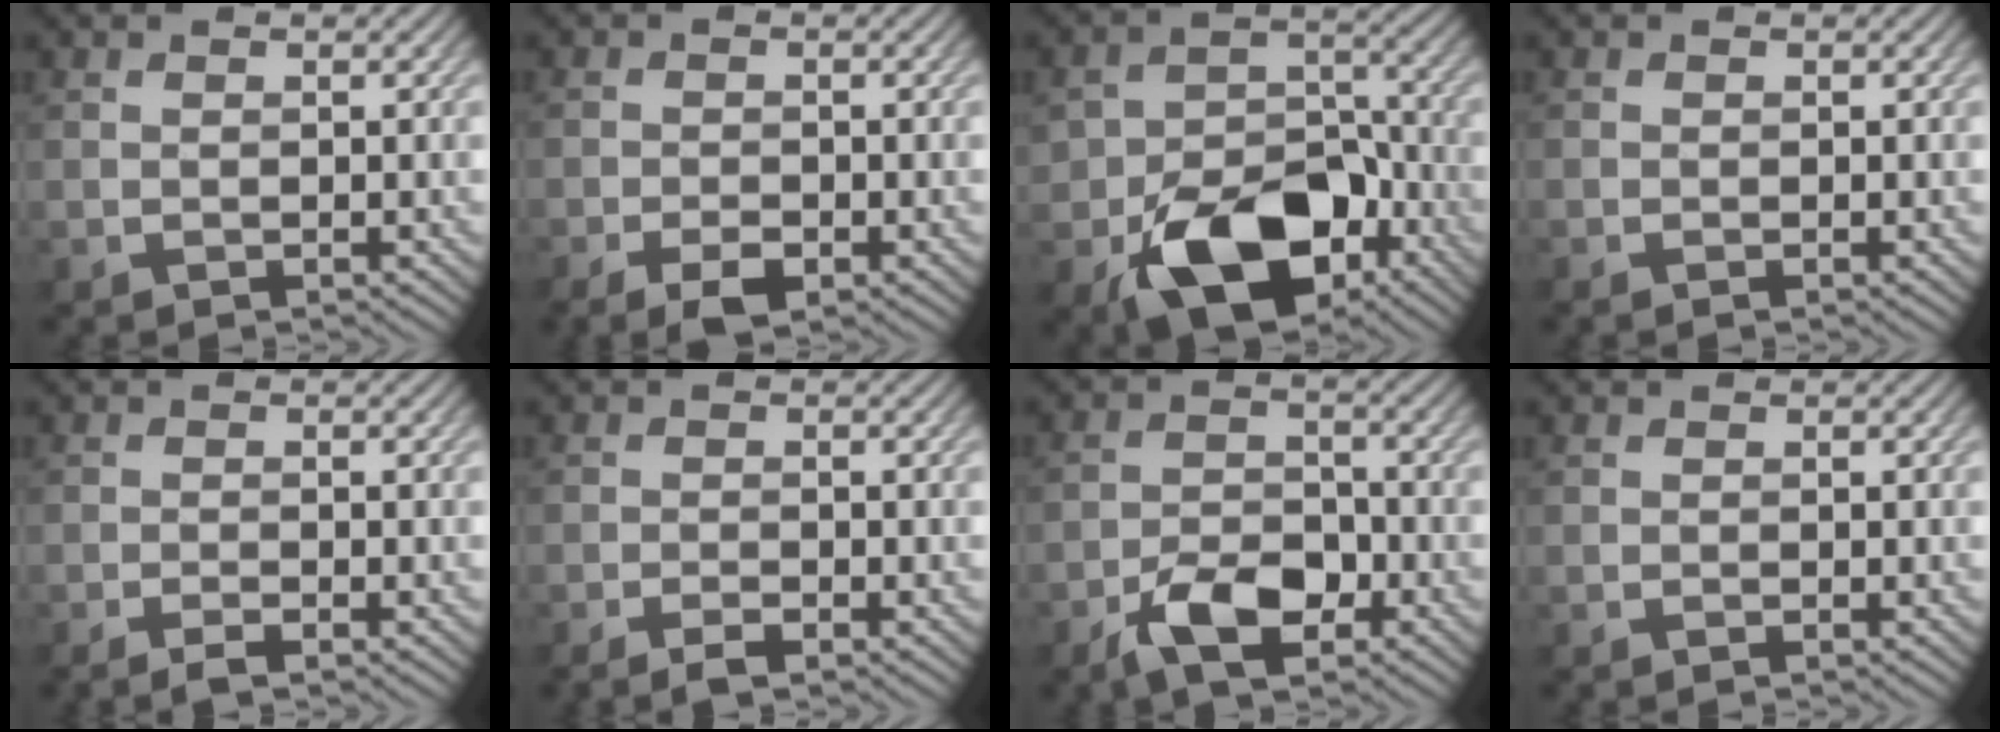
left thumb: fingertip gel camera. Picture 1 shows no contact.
{"total": 3.1, "force": [-1.9, 1.4, 2.0], "torque": [-0.034, -0.001, -0.034]}
{"total": 12.7, "force": [-6.4, 8.0, 7.5], "torque": [-0.135, -0.021, -0.109]}
{"total": 0.0}
{"total": 1.6, "force": [-1.2, 0.3, 1.0], "torque": [-0.021, 0.001, -0.025]}
{"total": 1.9, "force": [-1.4, 0.5, 1.2], "torque": [-0.023, 0.001, -0.027]}
{"total": 6.4, "force": [-3.7, 3.1, 4.1], "torque": [-0.073, 0.001, -0.075]}
{"total": 0.0}